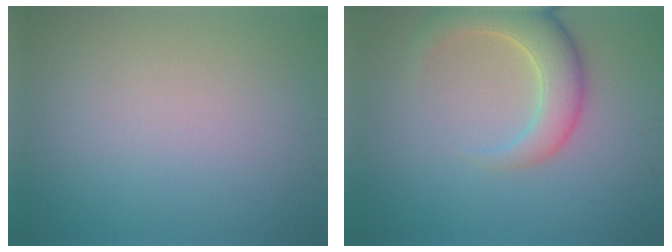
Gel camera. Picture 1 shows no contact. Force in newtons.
{"total": 5.6, "press": 5.6, "slide": 0.6}